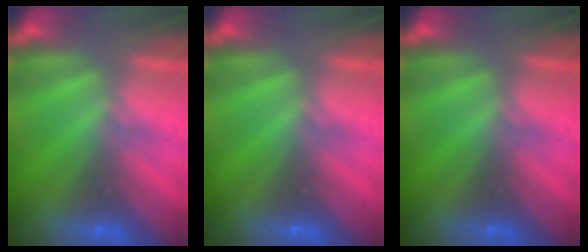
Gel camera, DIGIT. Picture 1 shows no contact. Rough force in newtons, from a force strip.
{"total": 0.0}
{"total": 0.0}